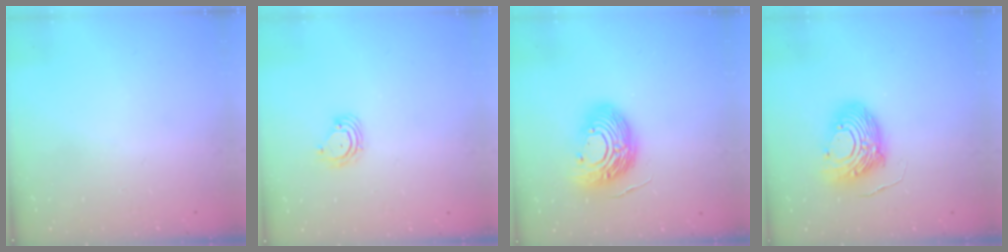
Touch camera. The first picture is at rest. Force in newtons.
{"total": 4.7, "press": 4.7, "slide": 0.6}
{"total": 14.0, "press": 13.8, "slide": 2.2}
{"total": 12.2, "press": 12.1, "slide": 0.9}